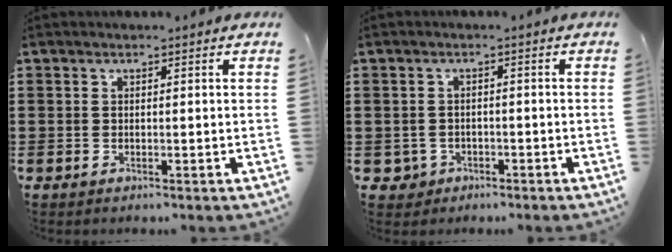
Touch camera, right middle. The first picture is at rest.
{"total": 1.7, "force": [-1.1, 1.3, 0.3], "torque": [-0.013, 0.000, -0.027]}